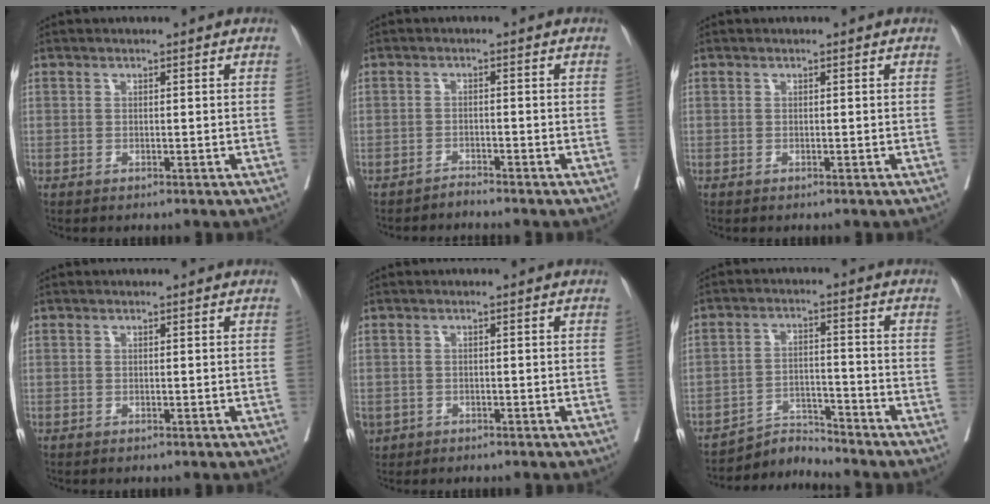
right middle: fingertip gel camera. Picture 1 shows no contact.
{"total": 2.0, "force": [1.4, -1.0, -0.9], "torque": [0.025, -0.013, 0.025]}
{"total": 0.0}
{"total": 0.0}
{"total": 3.0, "force": [-1.6, 2.4, 0.8], "torque": [-0.023, -0.002, -0.023]}
{"total": 3.2, "force": [-1.9, -1.2, -2.2], "torque": [0.043, -0.003, -0.033]}